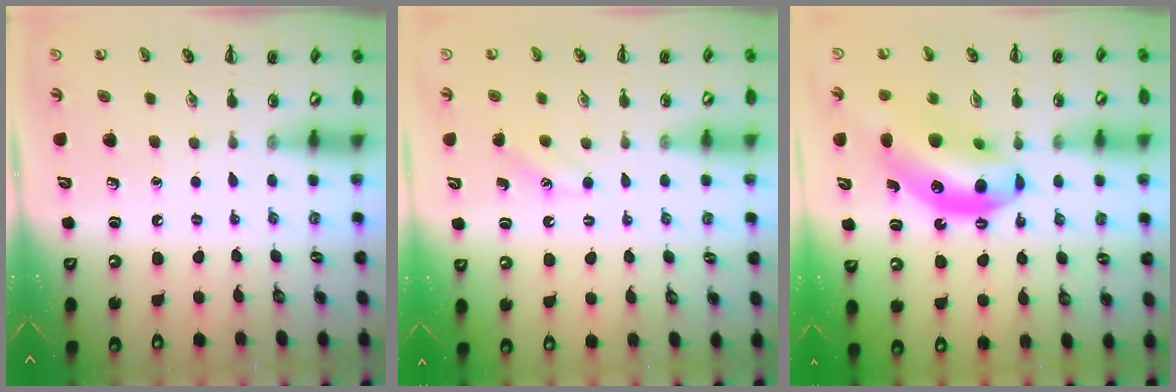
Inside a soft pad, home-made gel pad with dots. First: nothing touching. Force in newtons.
{"total": 3.0, "press": 2.9, "slide": 0.7}
{"total": 15.4, "press": 14.9, "slide": 3.9}